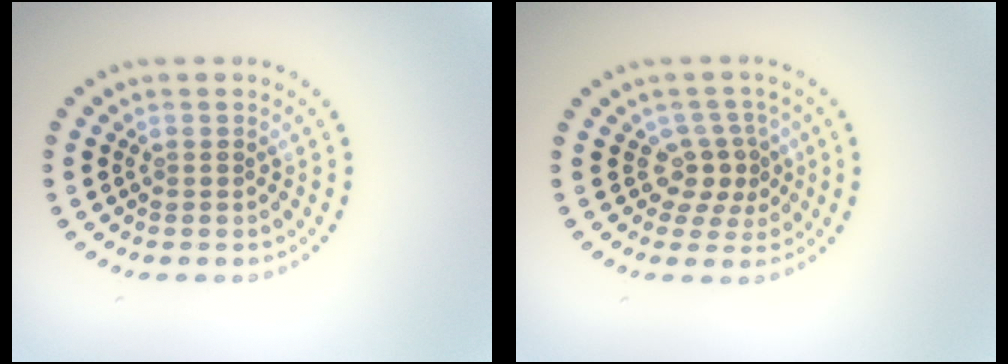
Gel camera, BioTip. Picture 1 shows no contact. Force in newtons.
{"total": 2.5, "press": 1.8, "slide": 1.7}